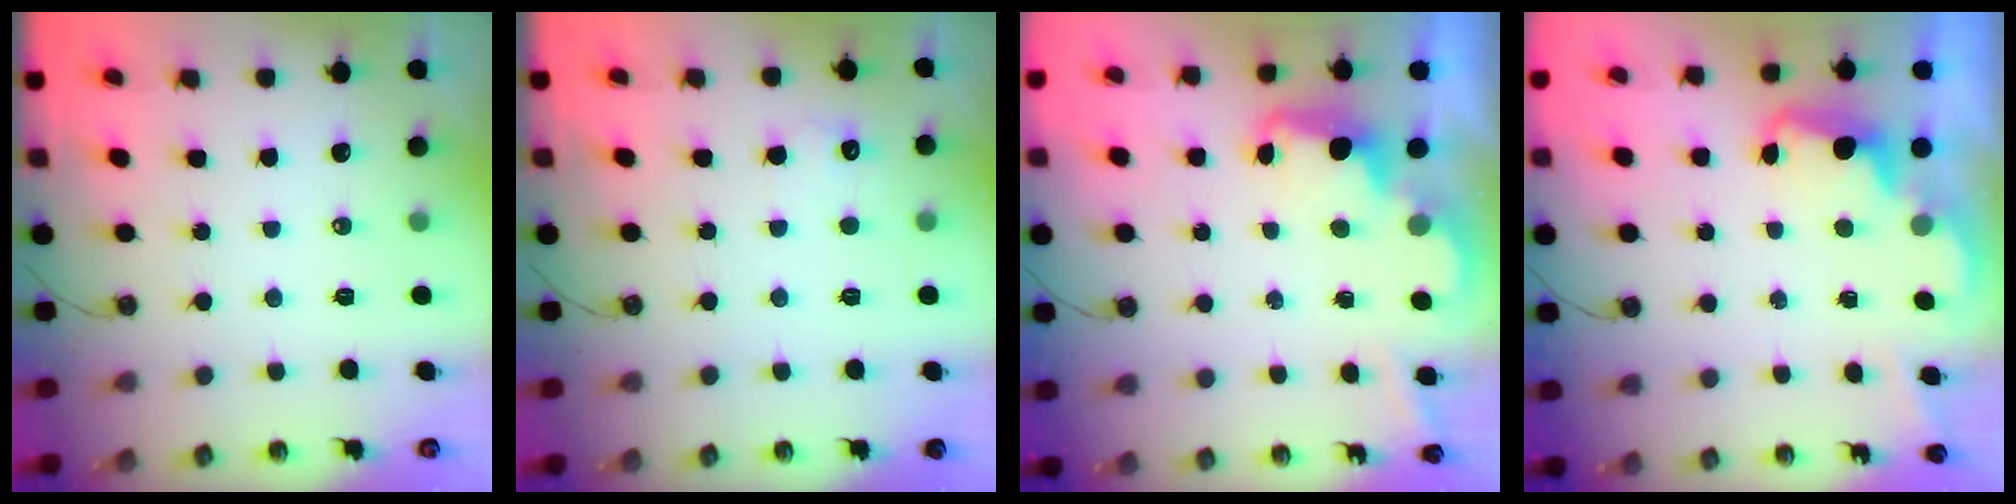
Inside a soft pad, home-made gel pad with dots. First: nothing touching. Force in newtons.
{"total": 3.7, "press": 3.5, "slide": 1.2}
{"total": 2.3, "press": 2.2, "slide": 0.5}
{"total": 1.5, "press": 1.4, "slide": 0.7}